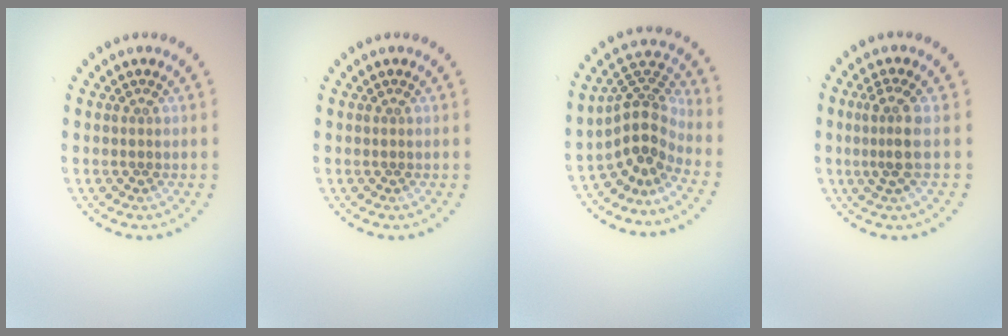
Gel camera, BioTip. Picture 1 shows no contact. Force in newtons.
{"total": 0.0}
{"total": 4.0, "press": 2.7, "slide": 2.9}
{"total": 2.5, "press": 1.8, "slide": 1.7}